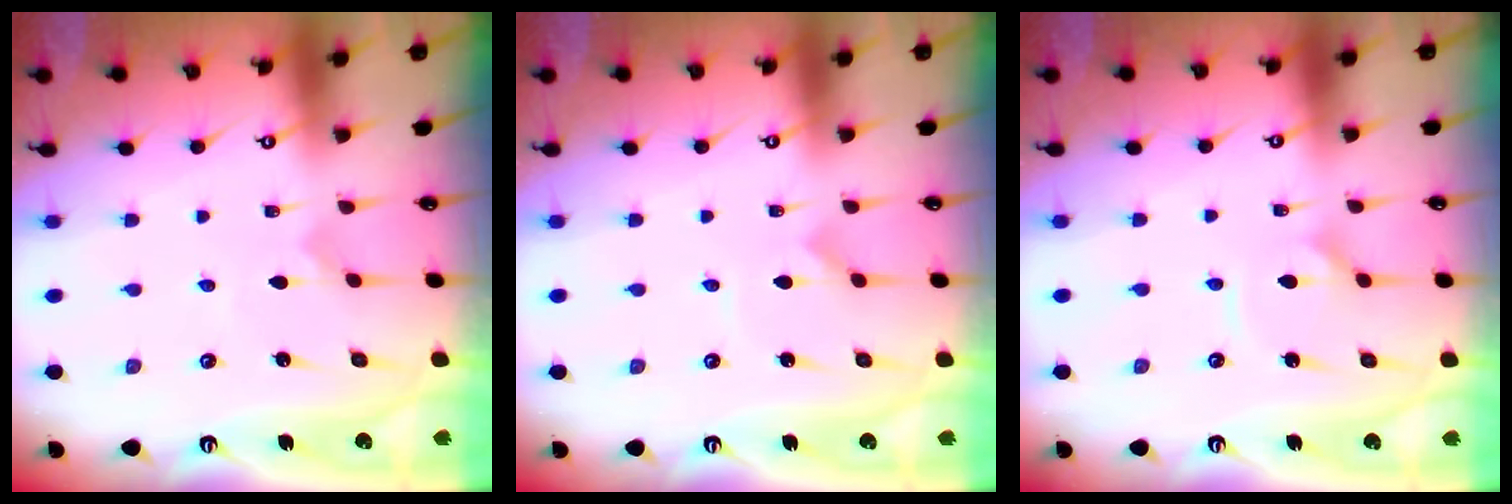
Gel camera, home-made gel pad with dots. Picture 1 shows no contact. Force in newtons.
{"total": 0.0}
{"total": 2.4, "press": 2.4, "slide": 0.3}